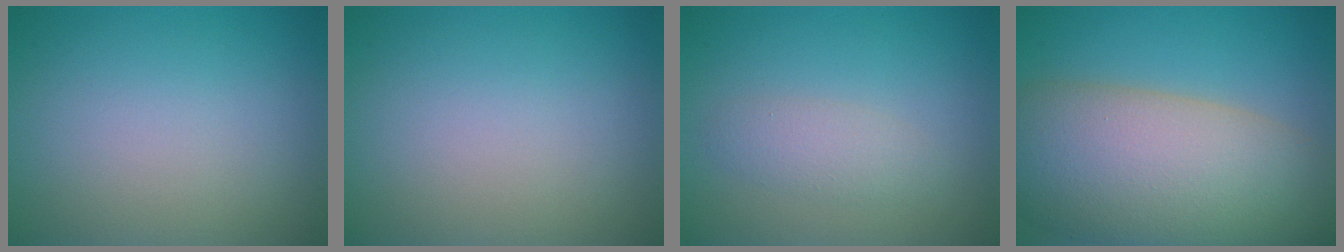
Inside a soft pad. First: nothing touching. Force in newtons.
{"total": 0.0}
{"total": 2.0, "press": 2.0, "slide": 0.1}
{"total": 13.5, "press": 13.4, "slide": 0.9}